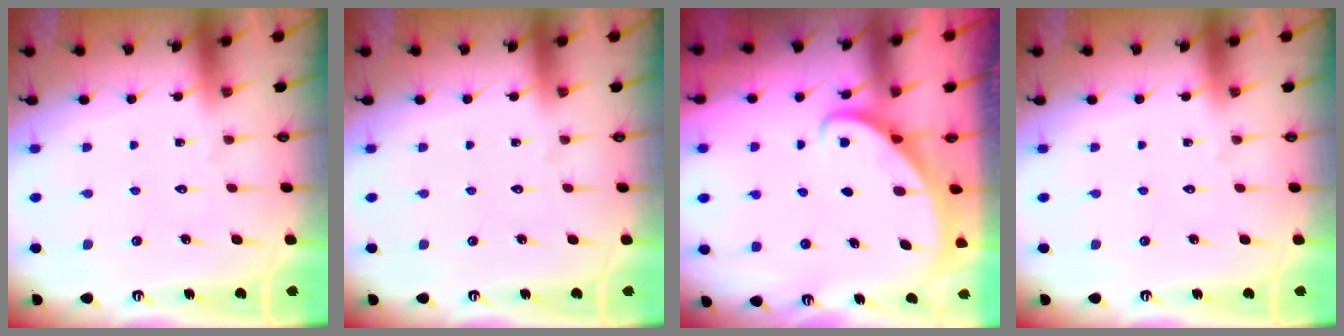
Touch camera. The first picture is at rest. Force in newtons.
{"total": 0.0}
{"total": 2.6, "press": 2.6, "slide": 0.2}
{"total": 0.0}